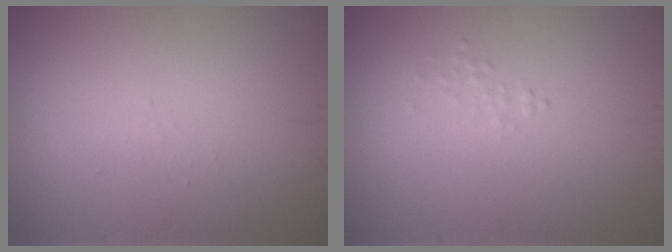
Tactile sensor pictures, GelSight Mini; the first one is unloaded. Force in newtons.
{"total": 0.7, "press": 0.7, "slide": 0.1}